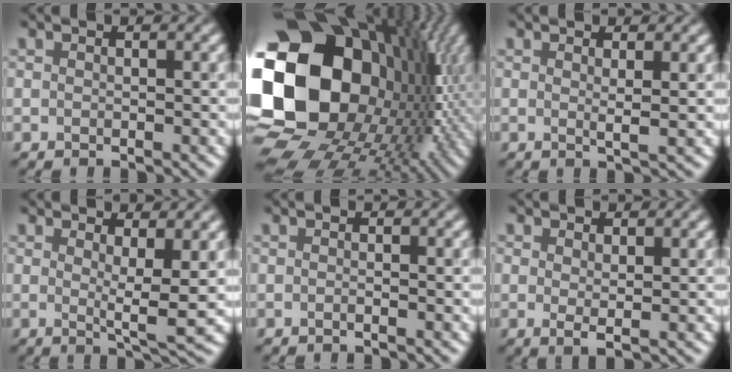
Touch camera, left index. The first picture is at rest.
{"total": 22.0, "force": [0.4, 16.9, 14.1], "torque": [-0.294, -0.021, 0.014]}
{"total": 1.4, "force": [0.4, 0.2, 1.3], "torque": [-0.017, 0.003, 0.007]}
{"total": 4.0, "force": [0.6, 0.7, 3.9], "torque": [-0.055, -0.006, 0.014]}
{"total": 0.6, "force": [-0.2, 0.3, 0.4], "torque": [0.004, -0.003, -0.011]}
{"total": 1.4, "force": [0.4, 0.5, 1.3], "torque": [-0.024, 0.002, 0.011]}